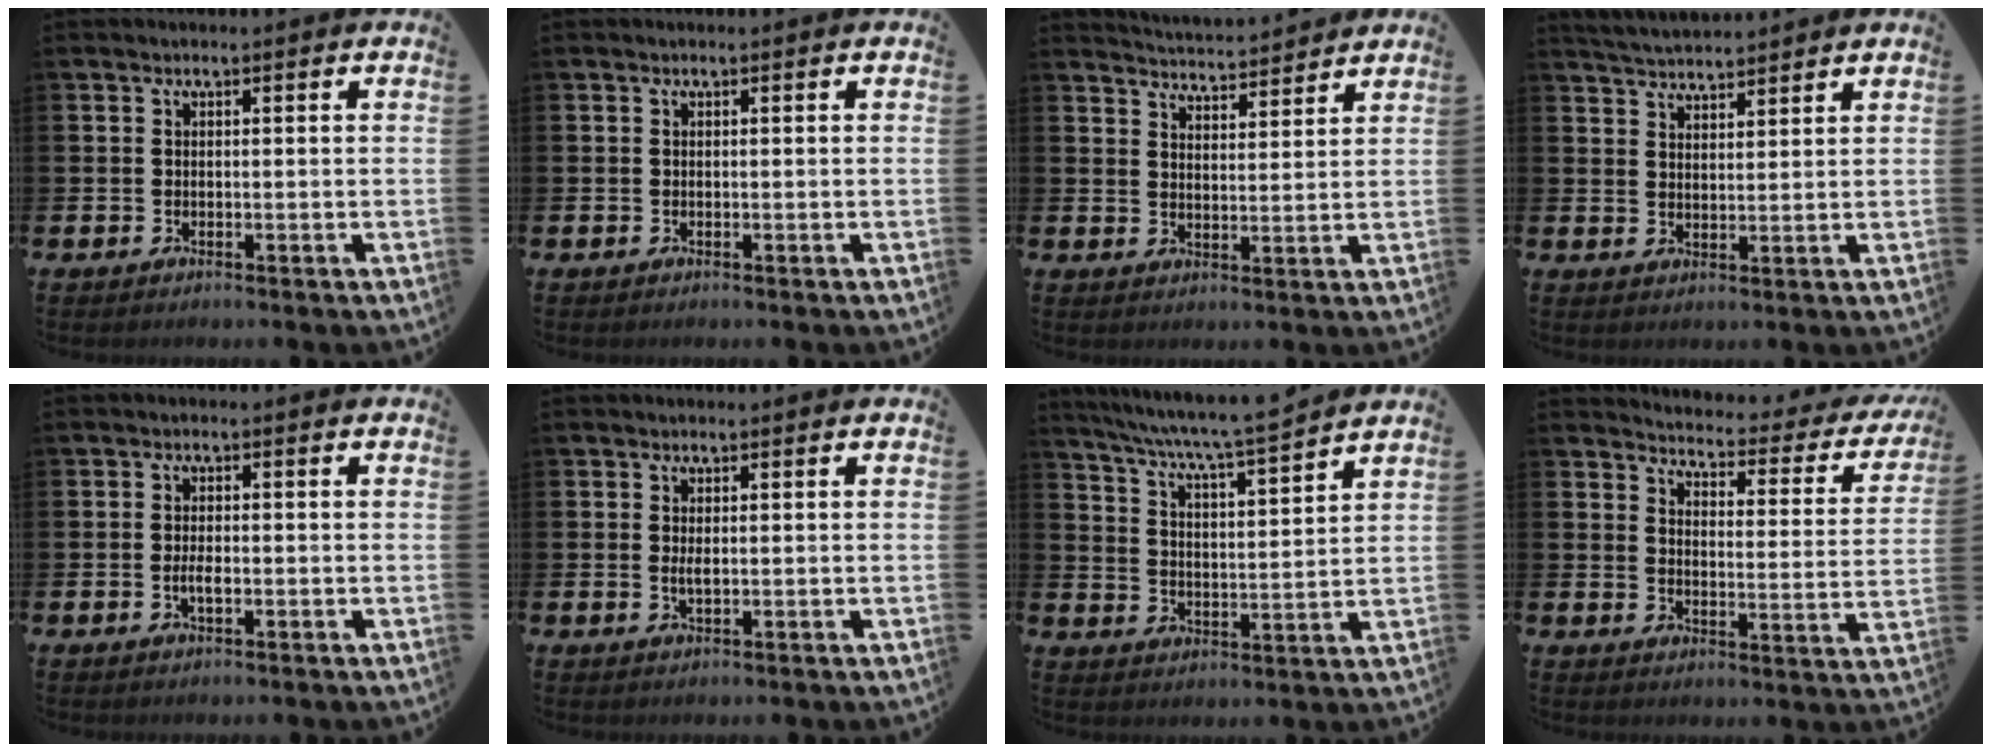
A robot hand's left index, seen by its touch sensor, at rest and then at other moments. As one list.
[{"total": 0.0}, {"total": 4.4, "force": [4.4, 0.0, -0.1], "torque": [-0.010, -0.034, 0.078]}, {"total": 4.1, "force": [4.1, 0.2, 0.0], "torque": [-0.010, -0.021, 0.074]}, {"total": 1.9, "force": [-0.4, 0.7, 1.7], "torque": [-0.030, 0.000, -0.008]}, {"total": 1.3, "force": [0.2, 0.4, 1.2], "torque": [-0.022, 0.002, 0.001]}, {"total": 6.9, "force": [6.5, -0.4, 2.3], "torque": [-0.073, -0.048, 0.111]}, {"total": 3.4, "force": [3.2, 0.7, 0.8], "torque": [-0.033, -0.034, 0.045]}]